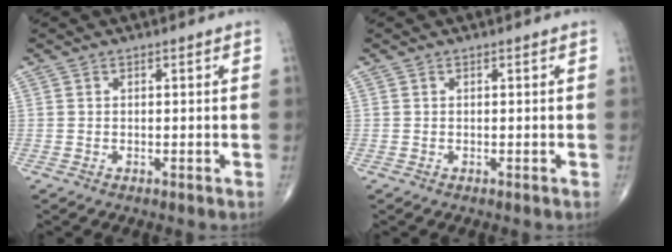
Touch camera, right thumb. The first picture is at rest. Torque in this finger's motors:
{"motor_torque": [-0.53, 0.31, -0.18, -0.08, 0.01]}